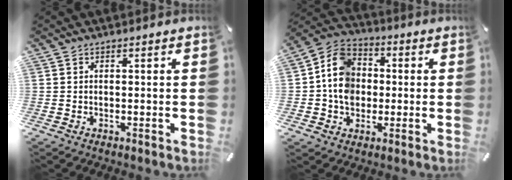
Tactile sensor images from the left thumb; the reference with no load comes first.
{"total": 11.0, "force": [-0.7, 9.6, 5.4], "torque": [-0.122, 0.020, -0.014]}